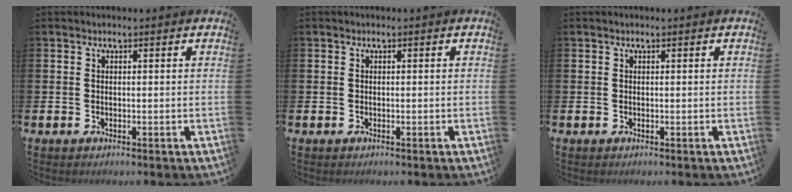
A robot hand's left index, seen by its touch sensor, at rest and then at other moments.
{"total": 0.0}
{"total": 0.0}